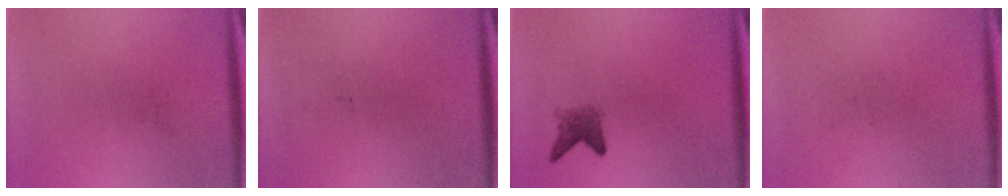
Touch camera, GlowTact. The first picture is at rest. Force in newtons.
{"total": 0.0}
{"total": 2.6}
{"total": 0.0}